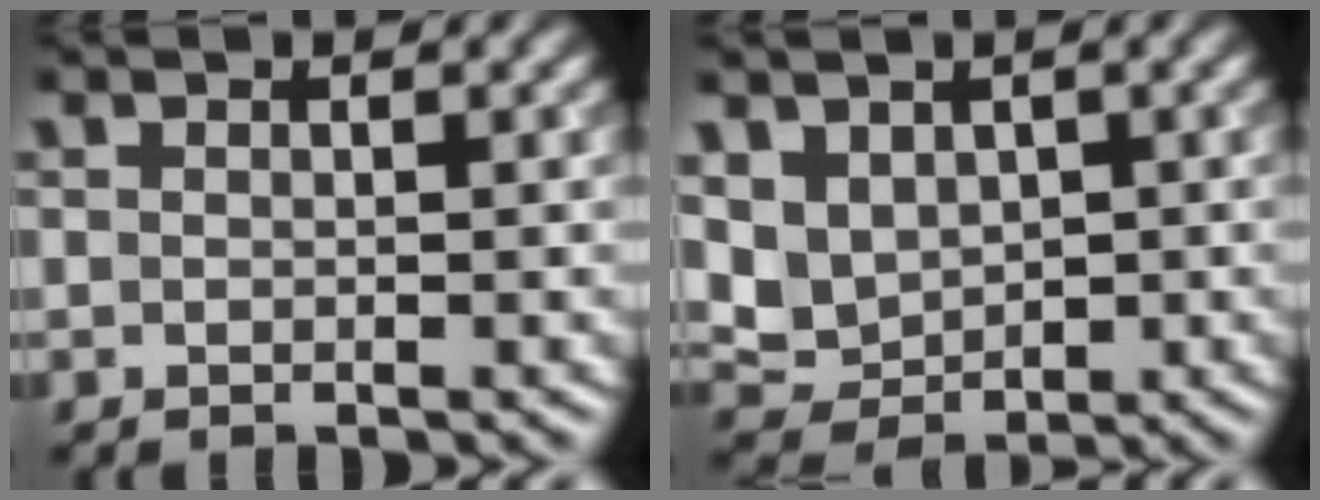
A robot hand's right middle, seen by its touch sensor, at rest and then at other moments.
{"total": 4.0, "force": [1.0, 3.2, 2.0], "torque": [-0.049, -0.007, 0.023]}